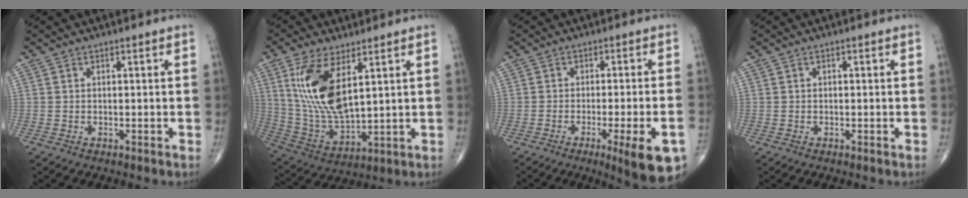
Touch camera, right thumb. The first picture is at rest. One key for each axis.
{"total": 15.1, "fx": 5.4, "fy": 6.4, "fz": 12.5, "tx": -0.250, "ty": -0.024, "tz": 0.121}
{"total": 12.8, "fx": -5.8, "fy": 2.2, "fz": 11.2, "tx": -0.112, "ty": 0.006, "tz": -0.072}
{"total": 0.0}